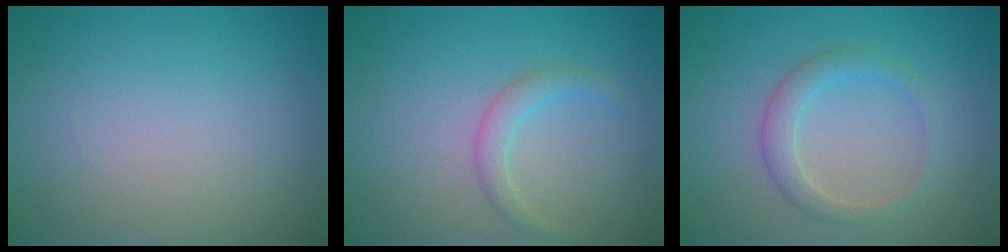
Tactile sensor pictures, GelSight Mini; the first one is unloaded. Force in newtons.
{"total": 1.6, "press": 1.6, "slide": 0.1}
{"total": 2.2, "press": 2.2, "slide": 0.1}